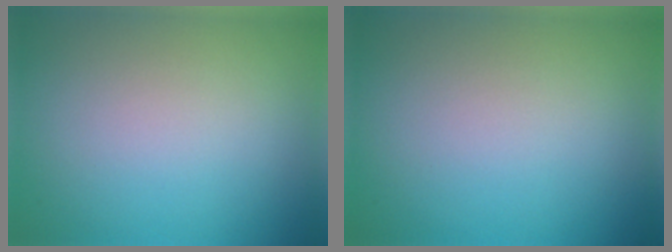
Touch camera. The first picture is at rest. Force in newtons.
{"total": 0.0}